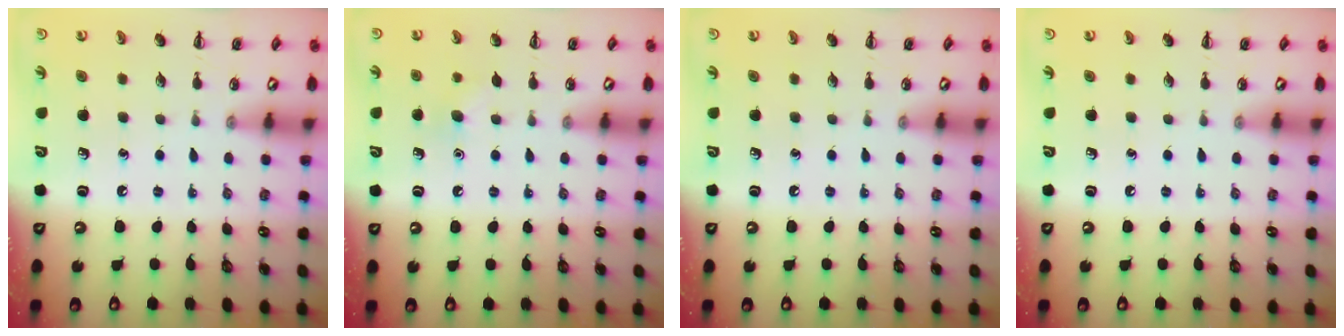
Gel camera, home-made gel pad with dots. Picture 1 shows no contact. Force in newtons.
{"total": 4.7, "press": 4.5, "slide": 1.2}
{"total": 0.0}
{"total": 0.0}